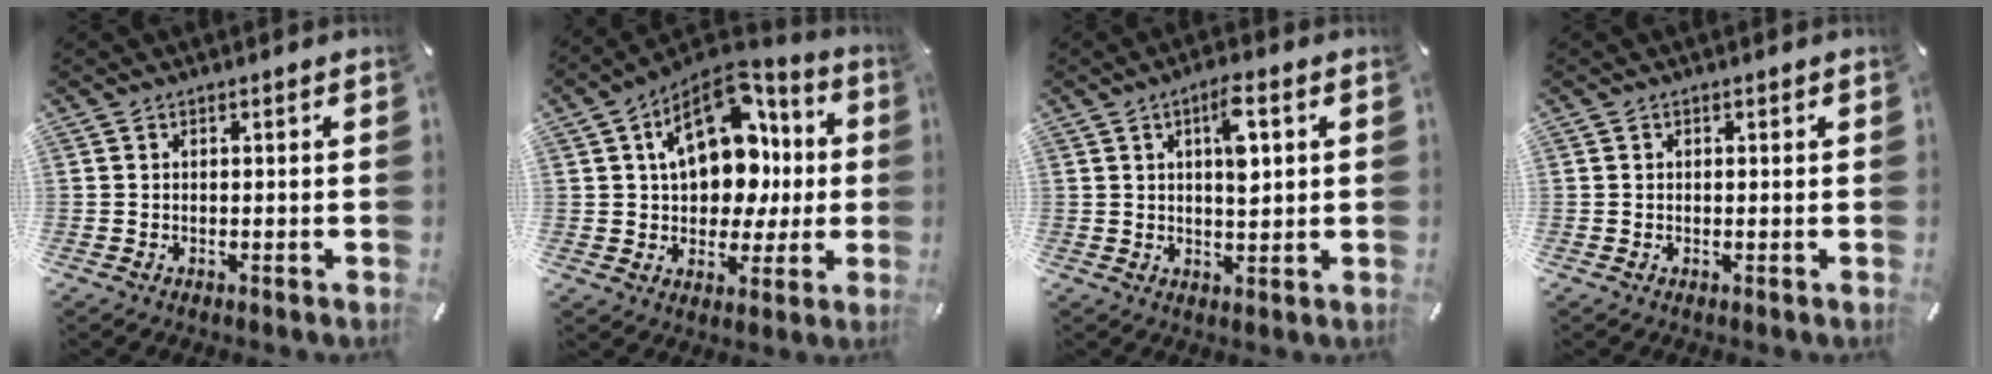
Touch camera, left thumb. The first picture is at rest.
{"total": 18.0, "force": [4.8, 12.8, 11.7], "torque": [-0.186, -0.024, 0.090]}
{"total": 7.0, "force": [2.2, 2.6, 6.1], "torque": [-0.093, -0.004, 0.030]}
{"total": 0.7, "force": [0.1, 0.6, 0.2], "torque": [-0.003, 0.005, -0.001]}